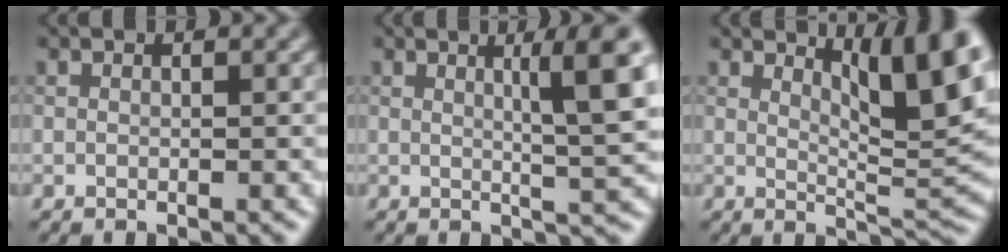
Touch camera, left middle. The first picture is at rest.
{"total": 6.5, "force": [1.7, 1.1, 6.2], "torque": [-0.076, 0.006, 0.026]}
{"total": 8.2, "force": [4.0, 2.1, 6.8], "torque": [-0.093, -0.002, 0.069]}